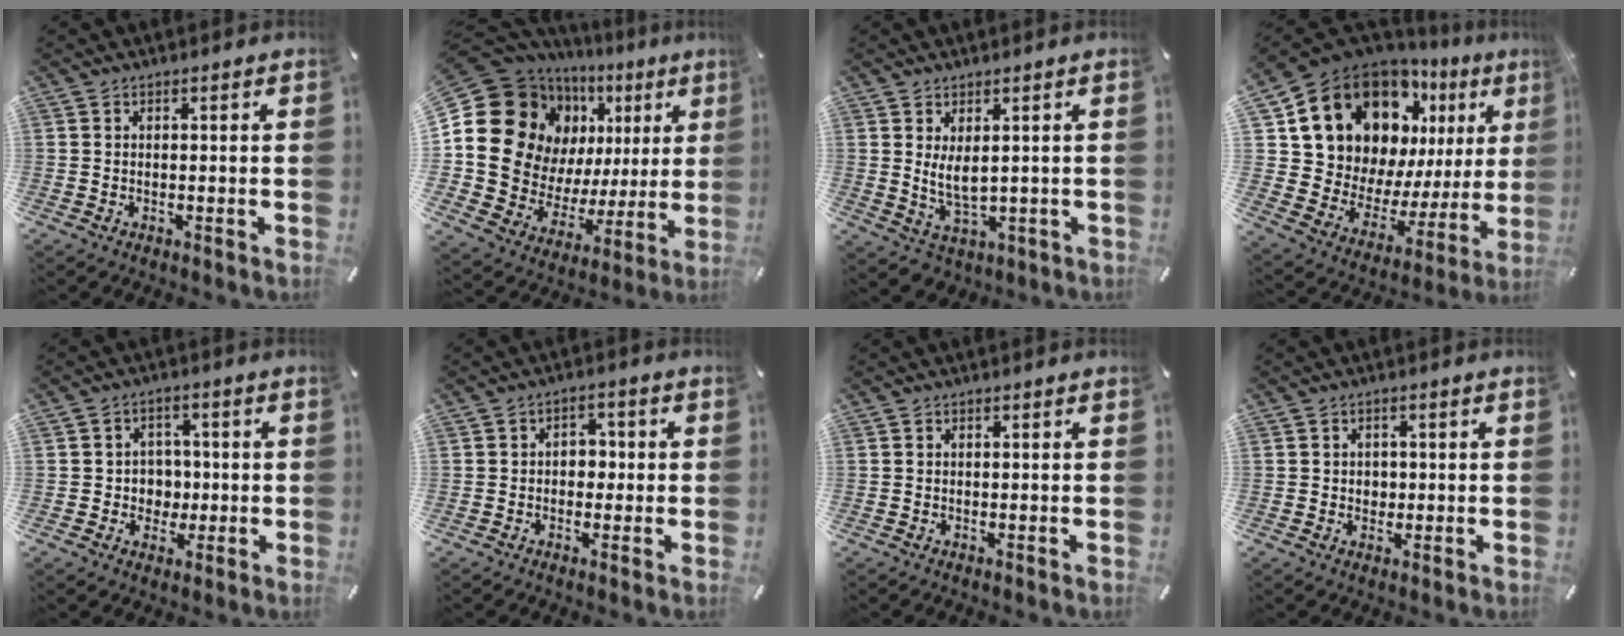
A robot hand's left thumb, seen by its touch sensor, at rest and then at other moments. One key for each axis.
{"total": 21.2, "fx": 7.9, "fy": 16.8, "fz": 10.3, "tx": -0.176, "ty": -0.063, "tz": 0.165}
{"total": 6.2, "fx": 1.6, "fy": 4.1, "fz": 4.3, "tx": -0.091, "ty": -0.001, "tz": 0.030}
{"total": 19.4, "fx": 12.2, "fy": 12.9, "fz": 7.8, "tx": -0.130, "ty": -0.099, "tz": 0.233}
{"total": 5.7, "fx": -0.4, "fy": 5.6, "fz": 1.1, "tx": -0.010, "ty": 0.004, "tz": -0.010}
{"total": 3.7, "fx": -0.8, "fy": 2.9, "fz": 2.1, "tx": -0.023, "ty": 0.006, "tz": -0.022}
{"total": 0.0}
{"total": 2.2, "fx": 0.0, "fy": 2.1, "fz": 0.7, "tx": 0.001, "ty": -0.001, "tz": -0.006}